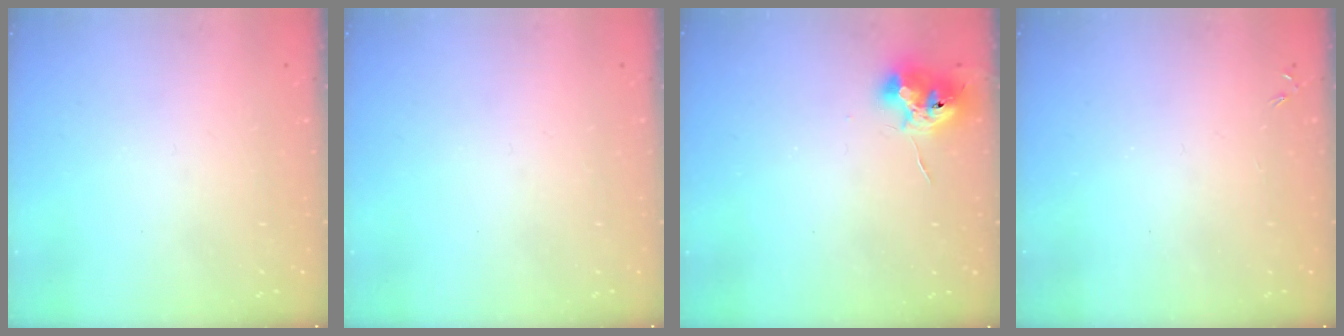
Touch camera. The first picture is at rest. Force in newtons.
{"total": 0.0}
{"total": 10.0, "press": 10.0, "slide": 0.3}
{"total": 0.0}